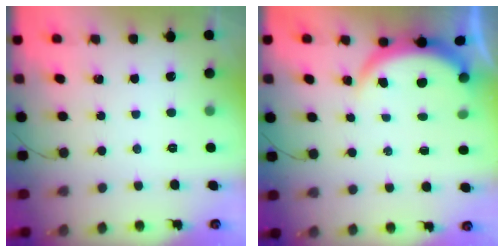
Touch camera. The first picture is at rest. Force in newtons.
{"total": 3.9, "press": 3.9, "slide": 0.2}